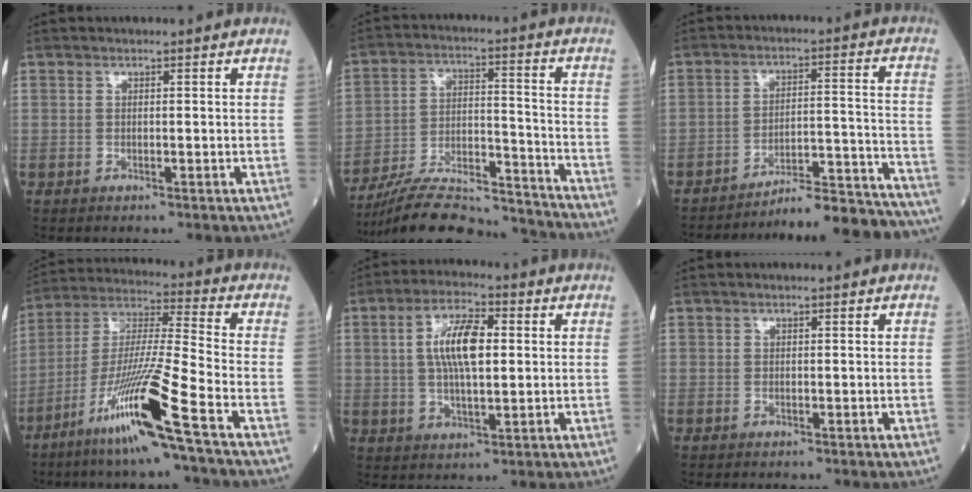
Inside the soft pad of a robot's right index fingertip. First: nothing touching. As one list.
[{"total": 19.6, "force": [-18.4, 3.0, 6.2], "torque": [-0.114, 0.013, -0.288]}, {"total": 18.8, "force": [-18.4, -0.1, 4.0], "torque": [-0.021, 0.021, -0.248]}, {"total": 16.0, "force": [-8.7, -1.5, 13.3], "torque": [-0.272, -0.034, -0.166]}, {"total": 9.0, "force": [1.5, 2.8, 8.4], "torque": [-0.162, 0.013, 0.025]}, {"total": 0.0}]